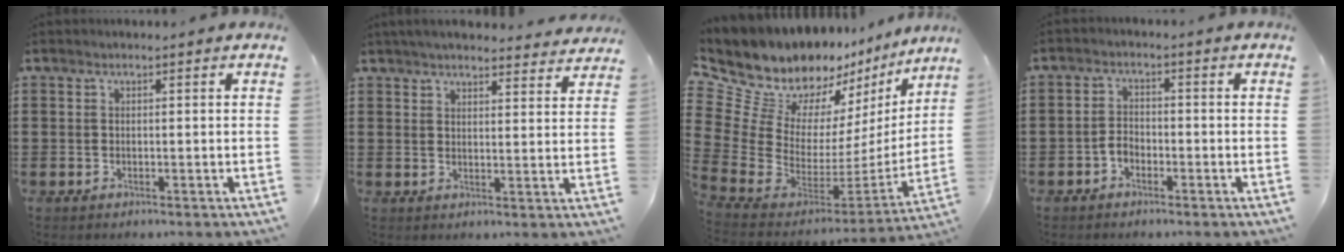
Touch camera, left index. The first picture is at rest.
{"total": 4.3, "force": [4.1, 0.2, 1.0], "torque": [-0.033, -0.016, 0.075]}
{"total": 13.5, "force": [10.2, 7.0, 5.4], "torque": [-0.163, -0.091, 0.183]}
{"total": 2.2, "force": [-1.3, 1.4, 1.2], "torque": [-0.035, 0.003, -0.030]}